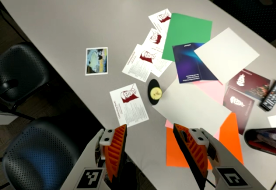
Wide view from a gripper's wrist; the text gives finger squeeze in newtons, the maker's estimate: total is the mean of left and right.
{"total": 0.0}